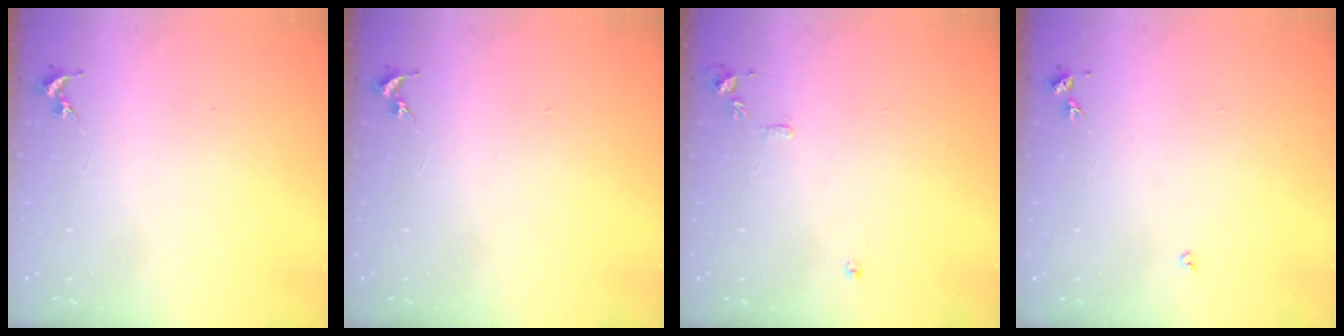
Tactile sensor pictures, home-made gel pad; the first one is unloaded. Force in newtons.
{"total": 0.0}
{"total": 7.8, "press": 7.8, "slide": 0.8}
{"total": 2.7, "press": 2.7, "slide": 0.5}